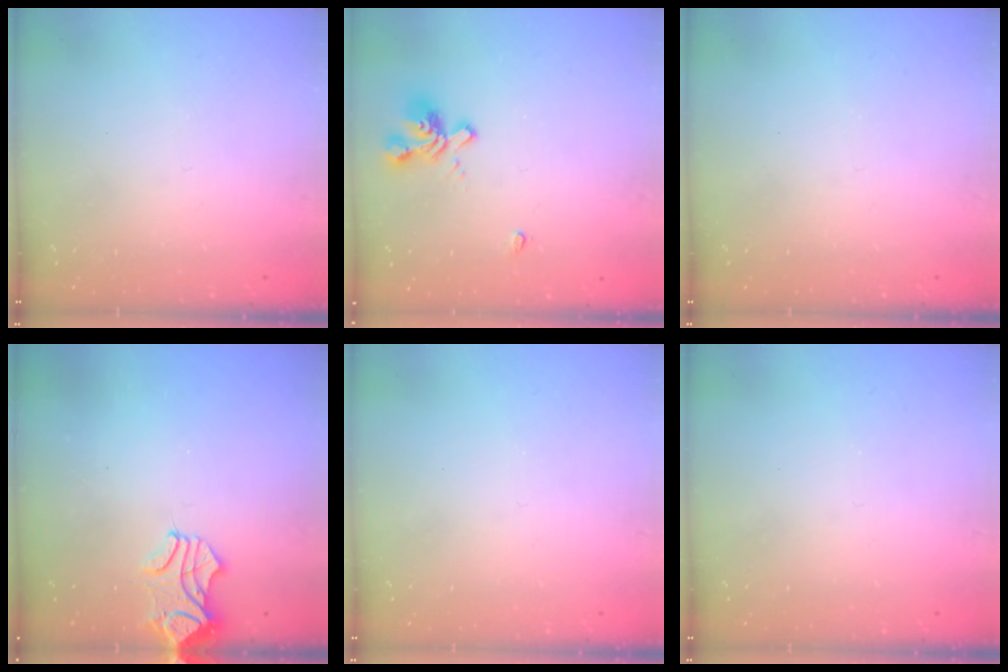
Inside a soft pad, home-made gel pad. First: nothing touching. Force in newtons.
{"total": 1.5, "press": 1.0, "slide": 1.1}
{"total": 0.0}
{"total": 1.2, "press": 1.2, "slide": 0.3}
{"total": 0.0}
{"total": 0.0}